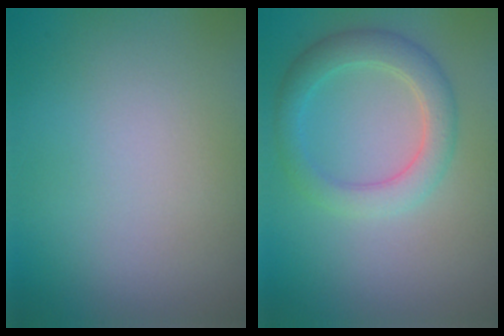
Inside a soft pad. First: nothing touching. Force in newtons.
{"total": 3.6, "press": 3.6, "slide": 0.1}